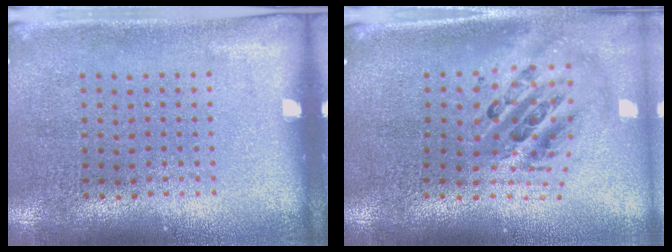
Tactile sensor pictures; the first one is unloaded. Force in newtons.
{"total": 2.4, "press": 1.7, "slide": 1.7}